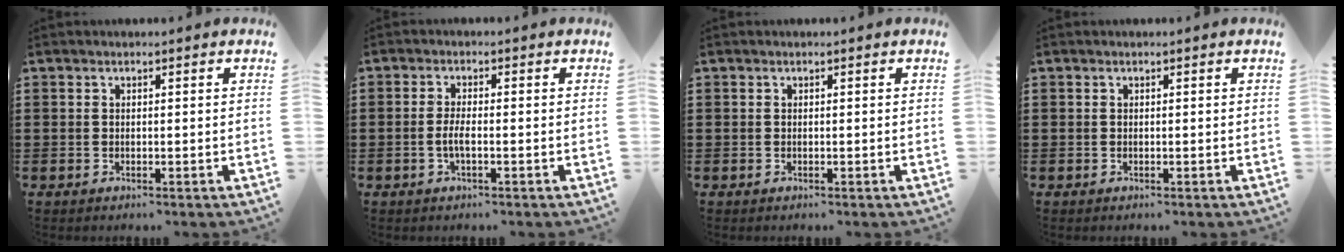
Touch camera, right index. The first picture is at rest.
{"total": 2.5, "force": [-0.8, 0.5, 2.4], "torque": [-0.057, -0.005, -0.019]}
{"total": 0.0}
{"total": 0.0}